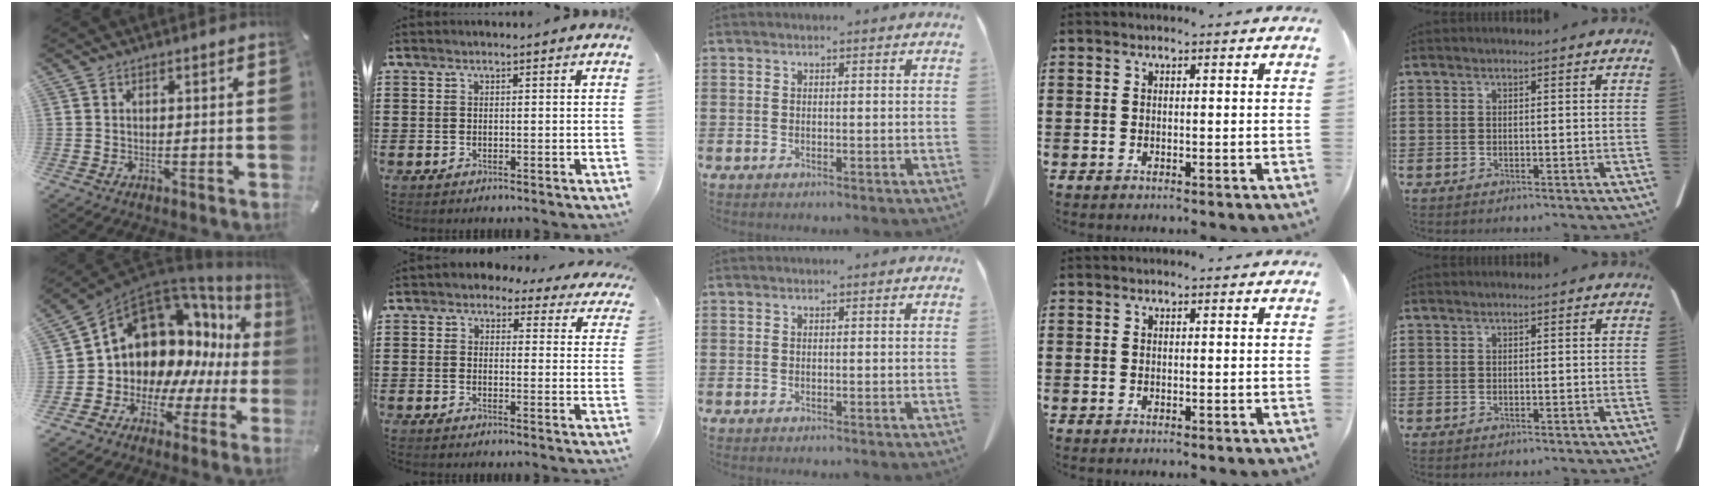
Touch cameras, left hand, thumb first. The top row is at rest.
{"thumb": {"total": 14.1, "force": [5.5, 11.2, 6.6], "torque": [-0.101, -0.079, 0.110]}, "index": {"total": 3.0, "force": [2.7, 1.0, 0.8], "torque": [-0.022, -0.011, 0.046]}}